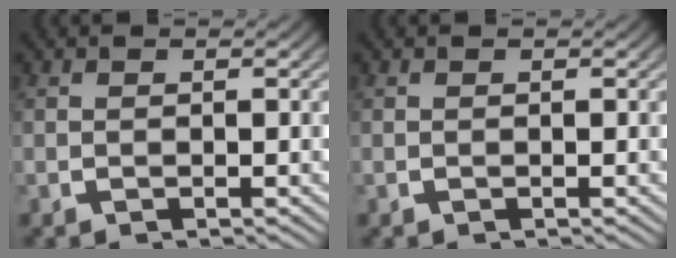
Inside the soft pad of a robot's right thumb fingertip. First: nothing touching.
{"total": 0.0}